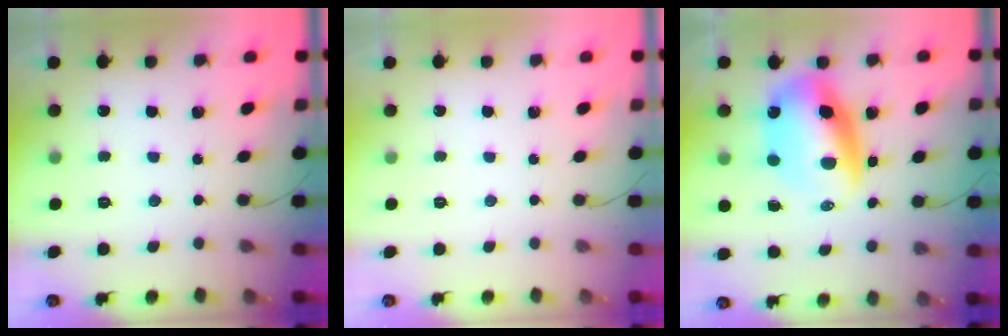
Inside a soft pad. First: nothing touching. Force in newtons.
{"total": 0.0}
{"total": 11.9, "press": 11.5, "slide": 3.3}